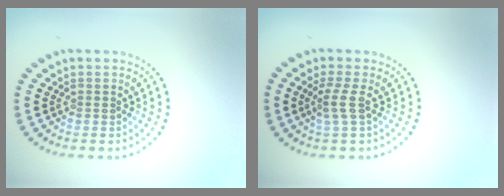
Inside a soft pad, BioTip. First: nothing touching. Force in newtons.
{"total": 1.7, "press": 1.3, "slide": 1.1}